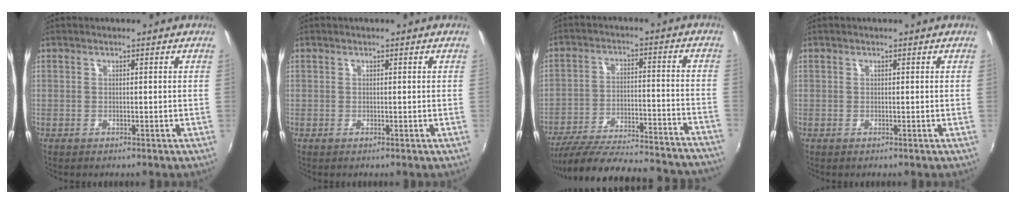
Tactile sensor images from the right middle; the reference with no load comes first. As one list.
[{"total": 0.0}, {"total": 31.2, "force": [-28.2, 4.7, 12.5], "torque": [-0.214, -0.037, -0.376]}, {"total": 0.0}]